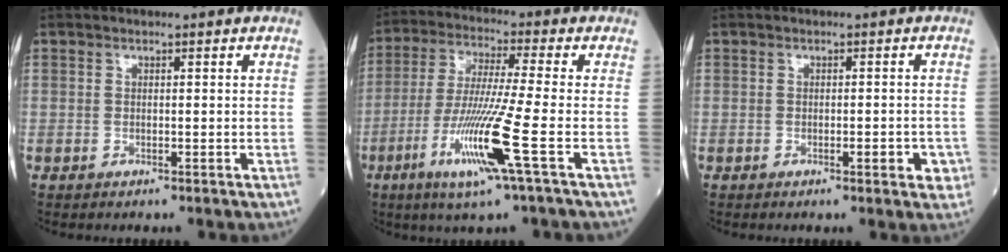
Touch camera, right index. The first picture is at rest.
{"total": 12.4, "force": [-4.8, -1.4, 11.4], "torque": [-0.229, -0.028, -0.095]}
{"total": 2.6, "force": [-1.0, 0.8, 2.3], "torque": [-0.026, -0.001, -0.011]}